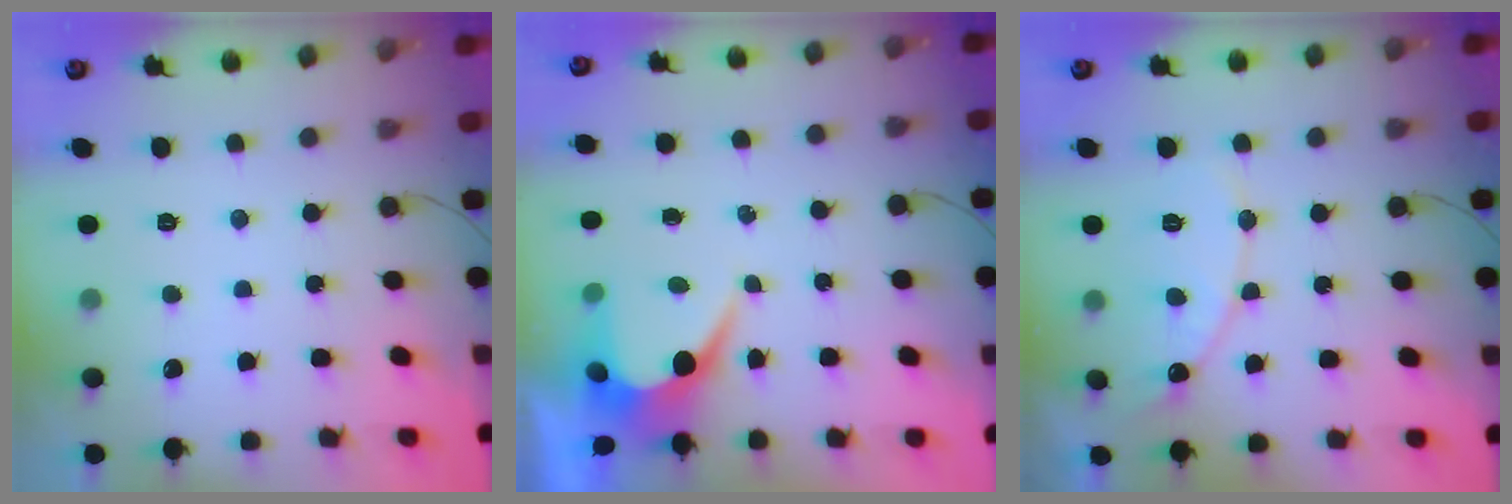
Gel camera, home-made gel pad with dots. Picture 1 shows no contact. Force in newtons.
{"total": 6.5, "press": 6.5, "slide": 0.4}
{"total": 10.4, "press": 10.3, "slide": 0.9}